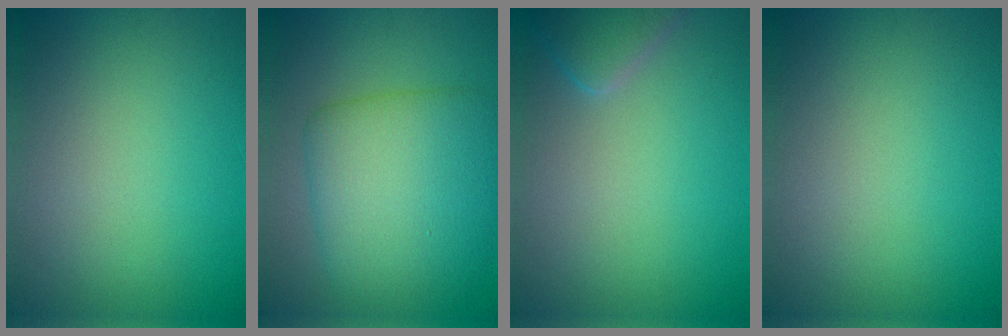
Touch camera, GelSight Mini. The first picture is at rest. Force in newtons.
{"total": 8.2, "press": 8.2, "slide": 0.1}
{"total": 2.8, "press": 2.8, "slide": 0.1}
{"total": 0.0}